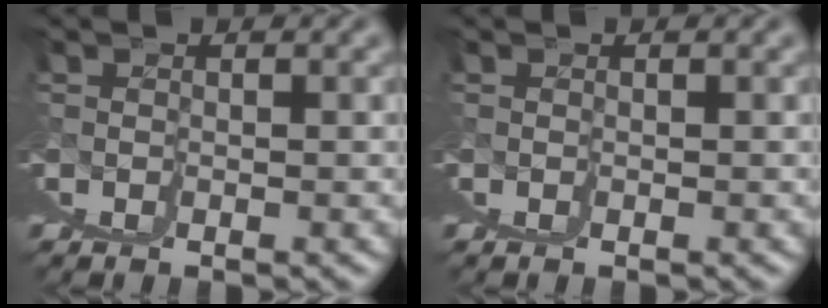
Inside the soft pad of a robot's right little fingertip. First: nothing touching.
{"total": 0.0}